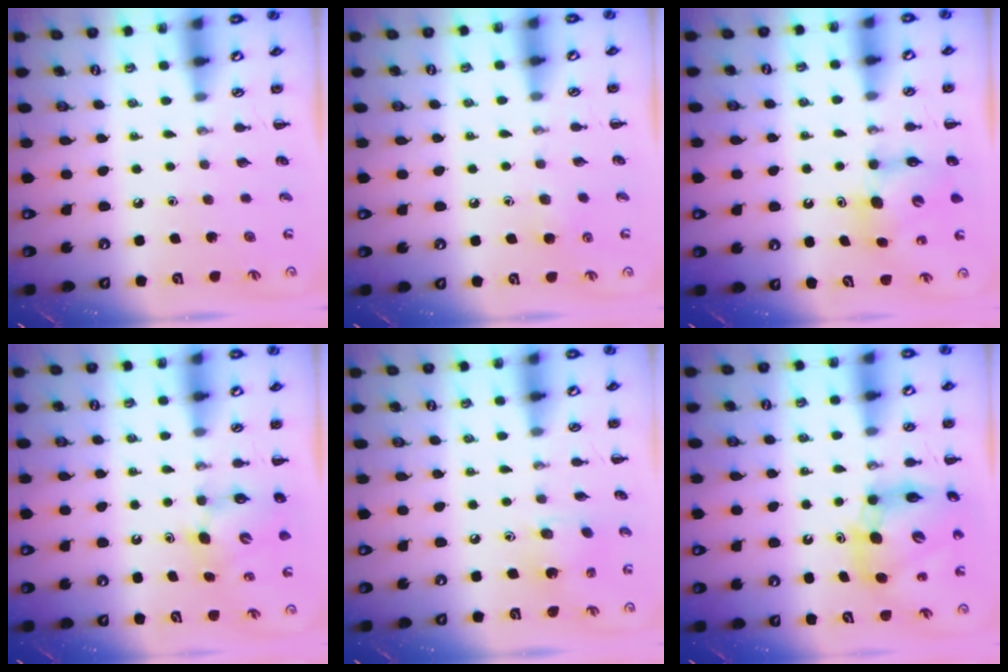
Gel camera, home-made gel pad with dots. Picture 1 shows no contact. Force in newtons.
{"total": 3.0, "press": 2.7, "slide": 1.3}
{"total": 6.9, "press": 6.9, "slide": 0.4}
{"total": 5.3, "press": 5.2, "slide": 0.7}
{"total": 2.8, "press": 2.8, "slide": 0.5}
{"total": 11.2, "press": 10.7, "slide": 3.4}